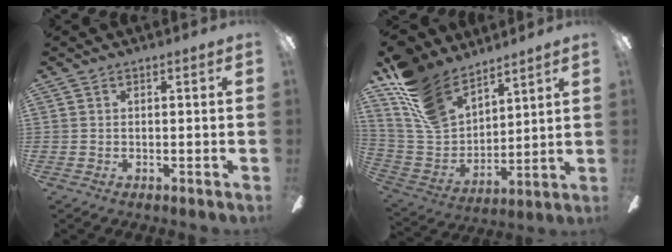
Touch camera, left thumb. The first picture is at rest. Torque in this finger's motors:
{"motor_torque": [2.31, 0.85, 1.43, -1.34, 0.48]}